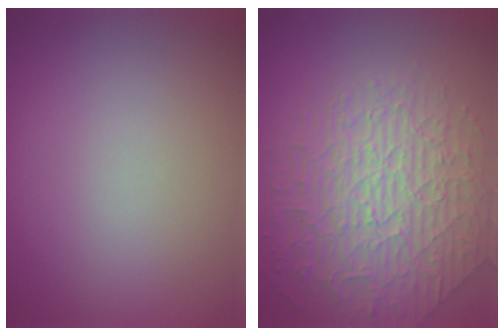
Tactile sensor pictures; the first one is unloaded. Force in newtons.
{"total": 6.1, "press": 5.3, "slide": 3.1}